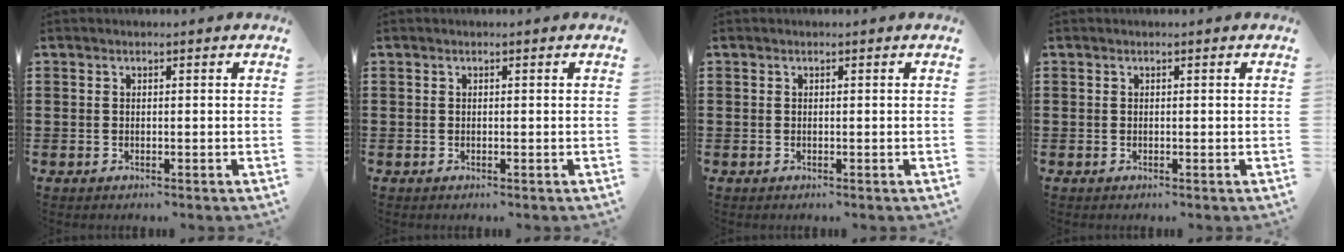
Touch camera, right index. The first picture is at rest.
{"total": 0.0}
{"total": 0.0}
{"total": 0.0}